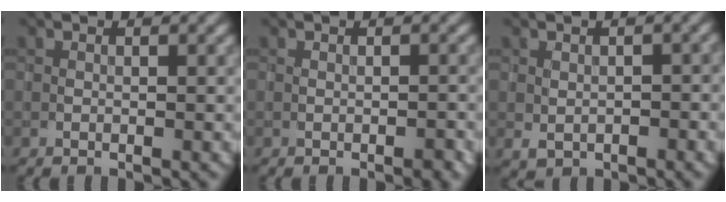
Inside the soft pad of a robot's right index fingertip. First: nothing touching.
{"total": 1.0, "force": [-0.4, 0.3, 0.8], "torque": [-0.013, -0.001, -0.007]}
{"total": 1.7, "force": [-0.5, 1.2, 1.1], "torque": [-0.018, -0.005, -0.002]}